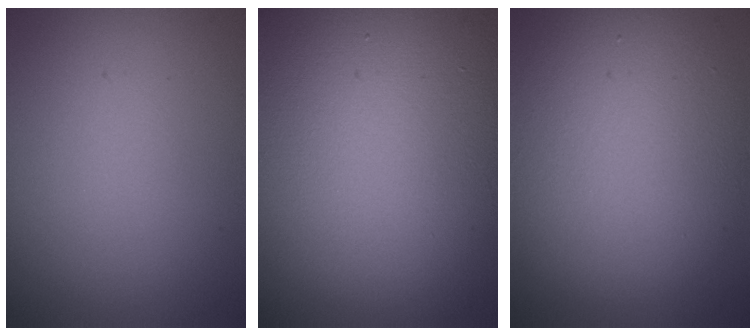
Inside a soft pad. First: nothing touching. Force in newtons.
{"total": 20.6, "press": 20.6, "slide": 1.1}
{"total": 9.4, "press": 9.3, "slide": 1.0}